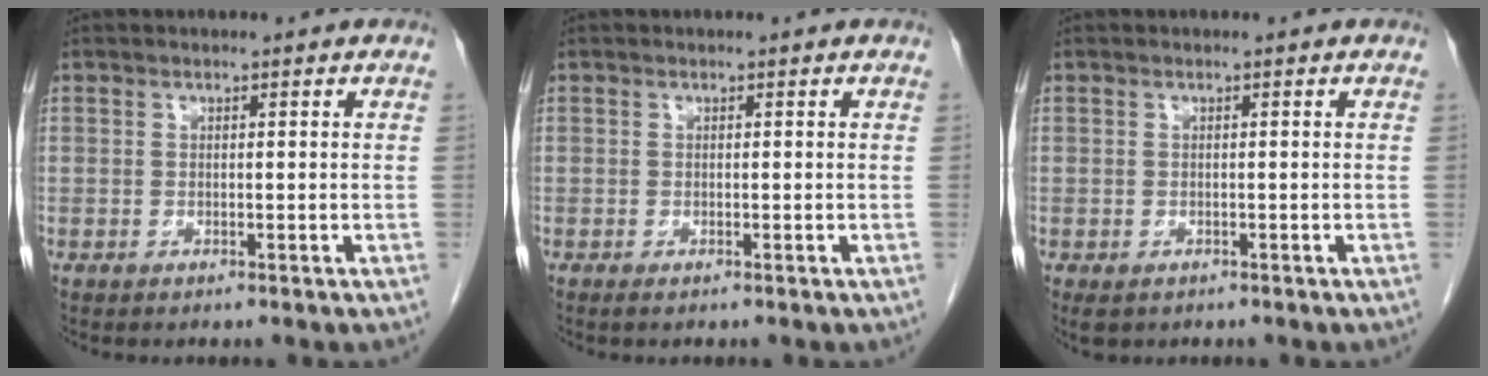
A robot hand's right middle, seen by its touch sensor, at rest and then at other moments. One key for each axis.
{"total": 0.0}
{"total": 1.7, "fx": -1.0, "fy": 1.1, "fz": 0.7, "tx": -0.011, "ty": -0.002, "tz": -0.006}